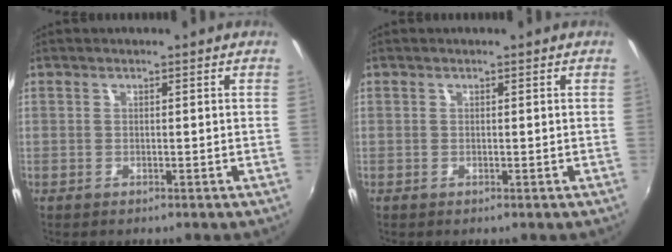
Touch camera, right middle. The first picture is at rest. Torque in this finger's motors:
{"motor_torque": [0.00, 0.00, 0.00, 0.01]}